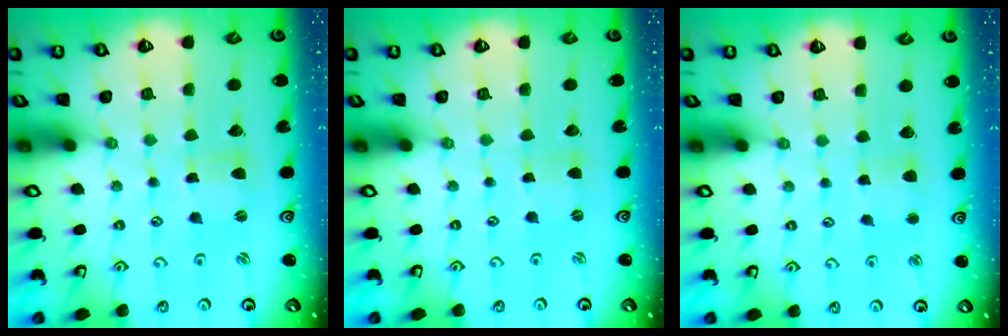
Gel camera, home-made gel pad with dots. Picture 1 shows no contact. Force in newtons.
{"total": 0.0}
{"total": 2.4, "press": 2.4, "slide": 0.5}